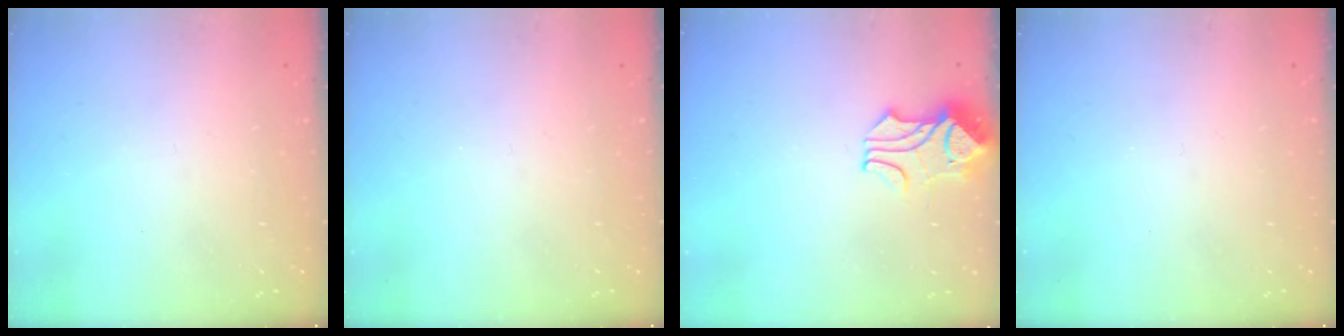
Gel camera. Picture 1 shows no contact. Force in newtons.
{"total": 0.0}
{"total": 1.7, "press": 1.3, "slide": 1.1}
{"total": 0.0}